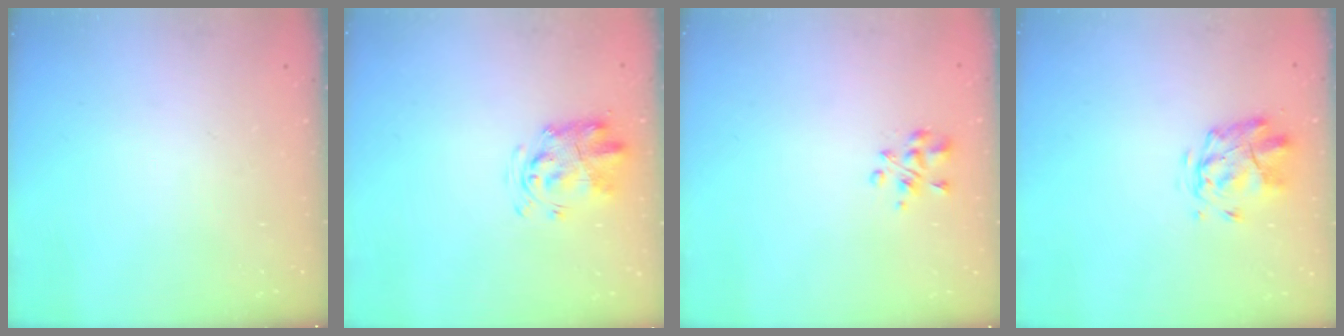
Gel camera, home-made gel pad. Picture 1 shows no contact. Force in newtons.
{"total": 3.4, "press": 3.4, "slide": 0.4}
{"total": 3.8, "press": 3.8, "slide": 0.6}
{"total": 2.8, "press": 2.4, "slide": 1.3}